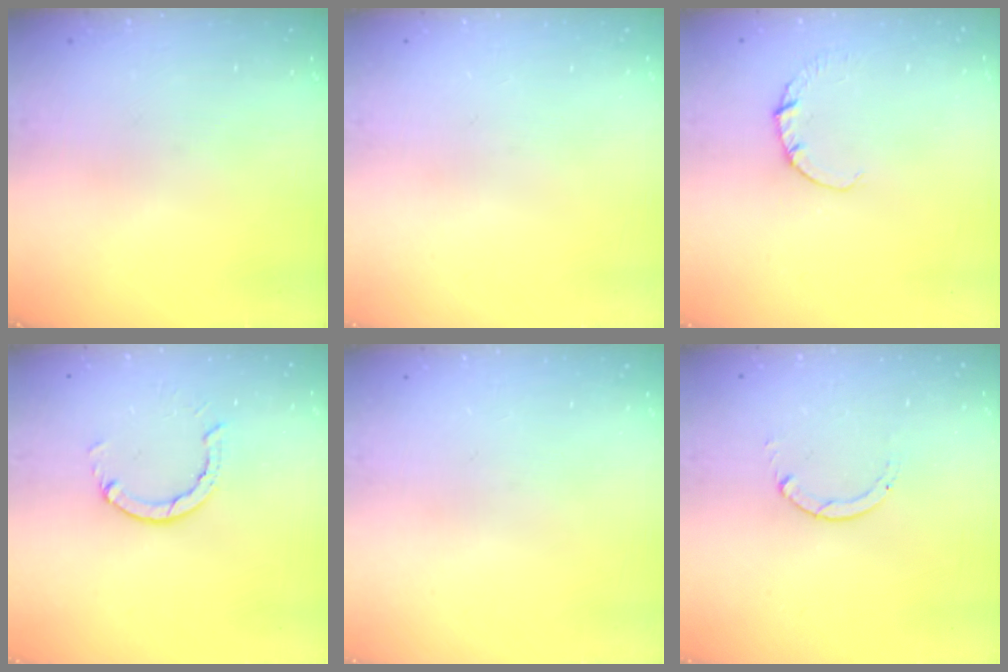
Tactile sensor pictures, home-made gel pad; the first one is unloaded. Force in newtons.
{"total": 0.0}
{"total": 1.9, "press": 1.9, "slide": 0.3}
{"total": 3.2, "press": 3.1, "slide": 0.4}
{"total": 0.0}
{"total": 0.8, "press": 0.7, "slide": 0.1}